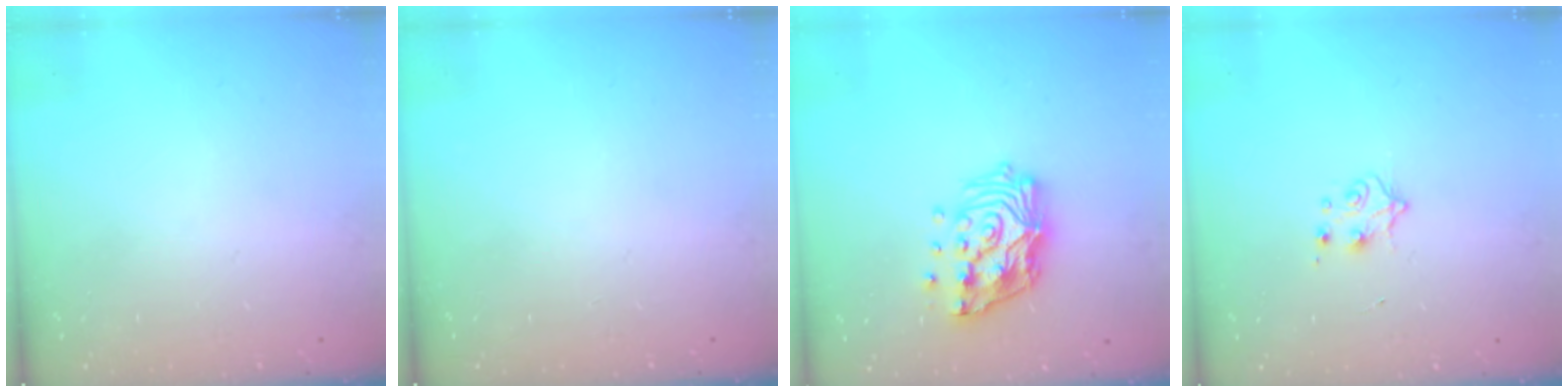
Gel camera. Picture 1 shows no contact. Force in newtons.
{"total": 0.0}
{"total": 16.1, "press": 16.0, "slide": 2.3}
{"total": 4.1, "press": 4.0, "slide": 0.6}